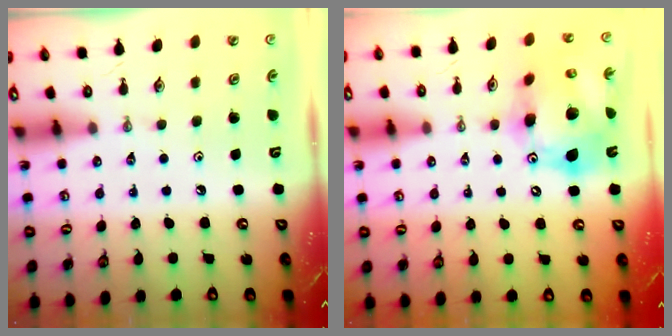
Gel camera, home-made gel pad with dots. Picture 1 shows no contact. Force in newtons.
{"total": 18.6, "press": 18.4, "slide": 2.8}